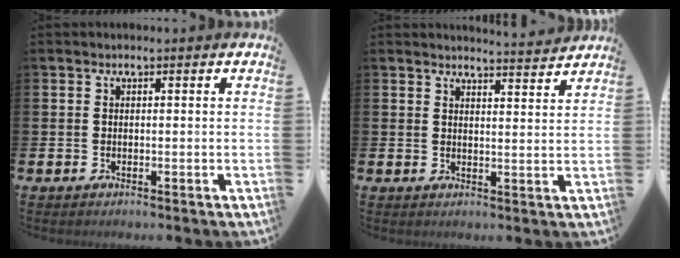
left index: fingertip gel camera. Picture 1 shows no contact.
{"total": 3.9, "force": [3.9, -0.5, 0.1], "torque": [0.003, -0.031, 0.068]}